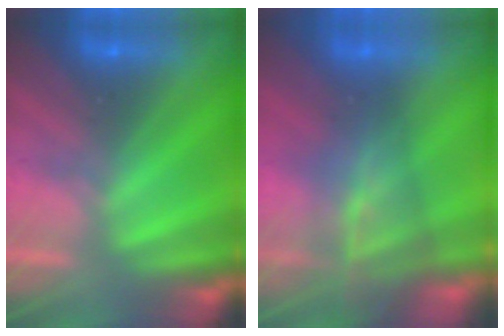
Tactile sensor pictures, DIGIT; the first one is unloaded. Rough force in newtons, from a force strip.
{"total": 11.3}